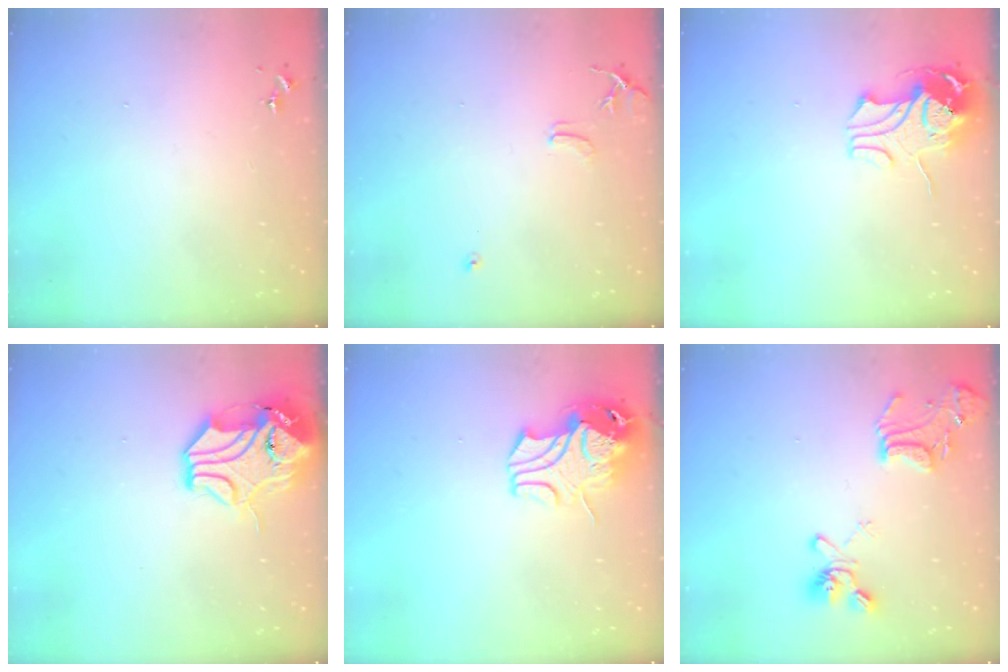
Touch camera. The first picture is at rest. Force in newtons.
{"total": 7.9, "press": 7.9, "slide": 0.7}
{"total": 10.9, "press": 10.9, "slide": 1.1}
{"total": 13.7, "press": 13.5, "slide": 1.8}
{"total": 12.1, "press": 12.0, "slide": 1.8}
{"total": 15.8, "press": 15.7, "slide": 1.9}